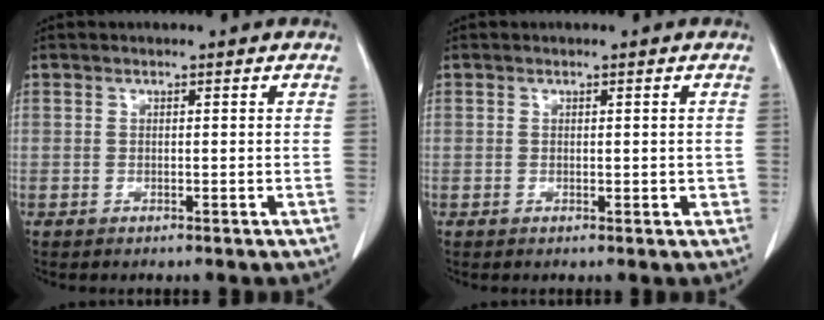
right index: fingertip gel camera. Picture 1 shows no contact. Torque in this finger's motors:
{"motor_torque": [-0.16, 0.34, 0.05, 0.05]}